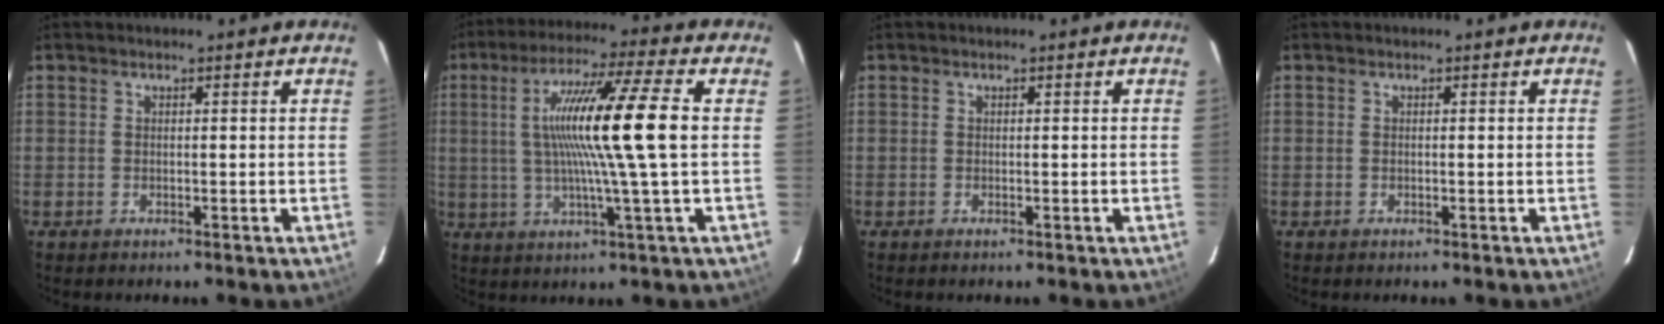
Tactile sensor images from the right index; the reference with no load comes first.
{"total": 14.9, "force": [1.1, -1.4, 14.8], "torque": [-0.262, 0.004, 0.018]}
{"total": 0.0}
{"total": 0.0}